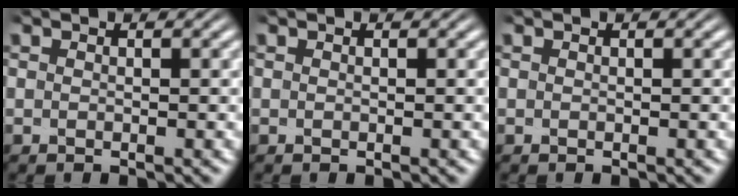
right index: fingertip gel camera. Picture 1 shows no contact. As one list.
[{"total": 0.0}, {"total": 0.0}]